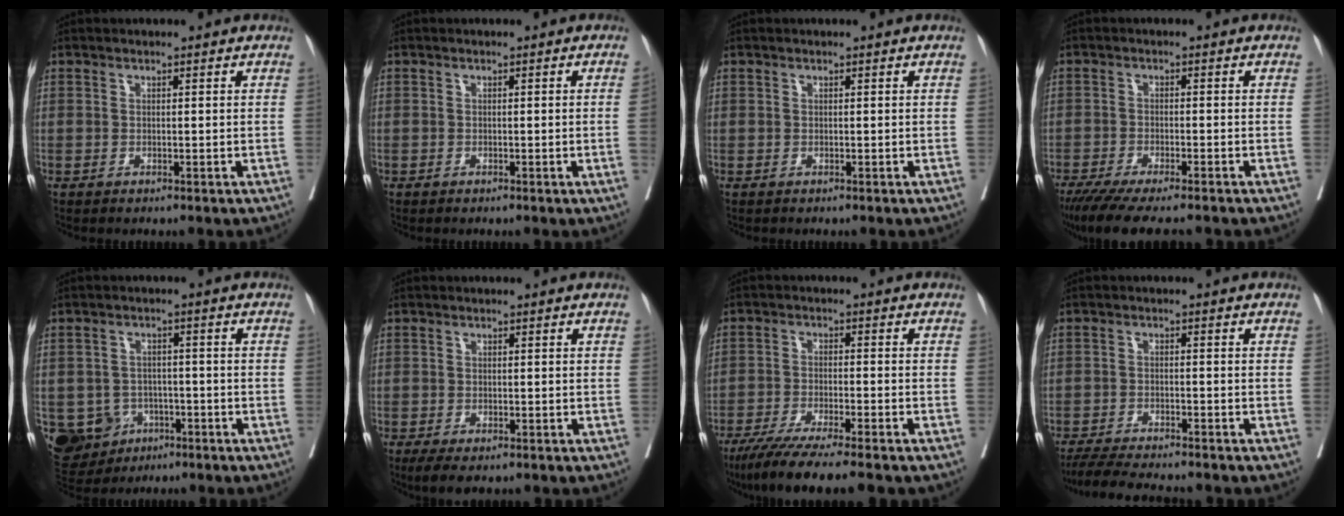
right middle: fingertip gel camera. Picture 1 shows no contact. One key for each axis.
{"total": 0.7, "fx": -0.1, "fy": -0.2, "fz": 0.7, "tx": -0.010, "ty": 0.001, "tz": 0.000}
{"total": 0.0}
{"total": 12.0, "fx": -10.0, "fy": 1.6, "fz": 6.3, "tx": -0.094, "ty": -0.025, "tz": -0.153}
{"total": 9.5, "fx": -4.0, "fy": 8.2, "fz": 2.5, "tx": -0.063, "ty": 0.009, "tz": -0.052}
{"total": 3.5, "fx": -2.4, "fy": 1.4, "fz": 2.2, "tx": -0.043, "ty": -0.011, "tz": -0.035}
{"total": 10.4, "fx": -8.5, "fy": -0.1, "fz": 6.1, "tx": -0.095, "ty": -0.029, "tz": -0.137}
{"total": 9.2, "fx": -8.4, "fy": 0.7, "fz": 3.8, "tx": -0.062, "ty": -0.019, "tz": -0.133}